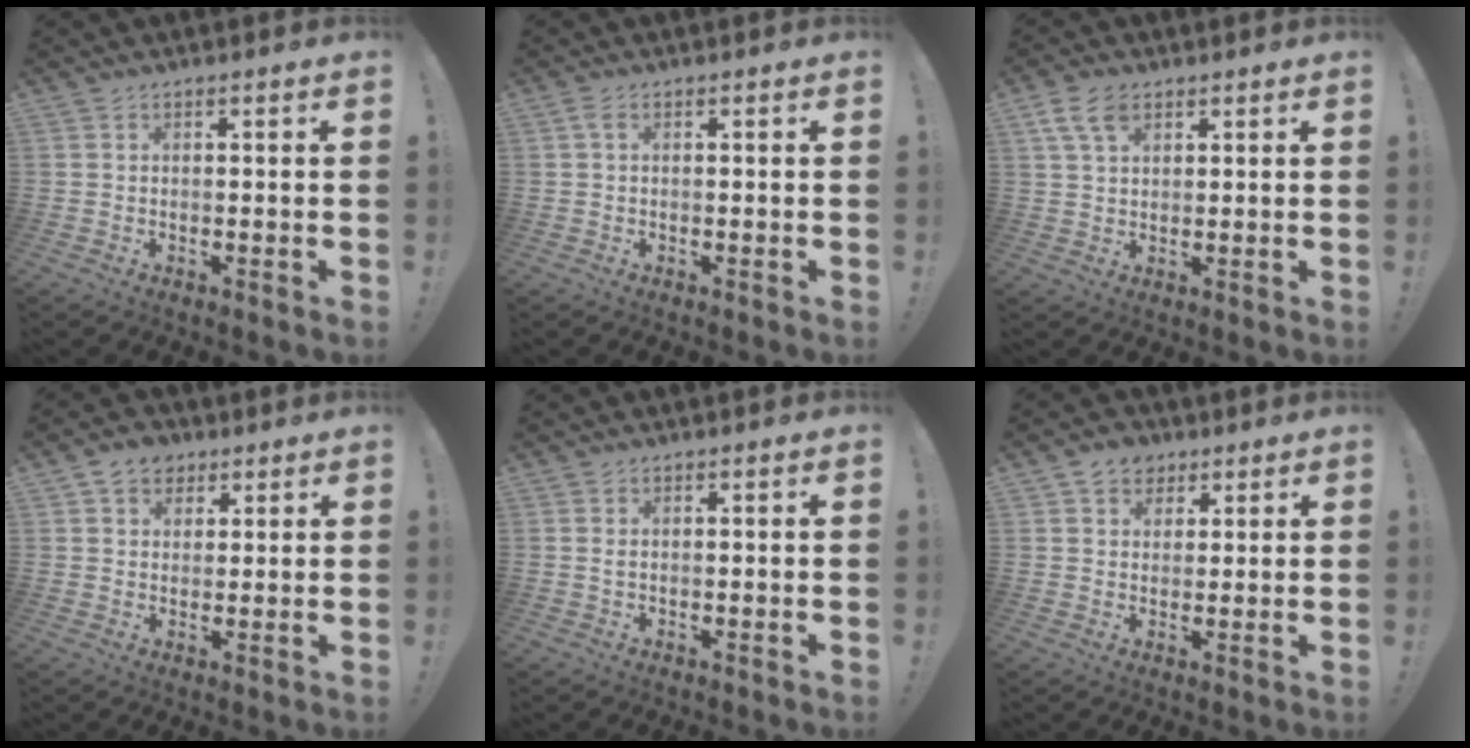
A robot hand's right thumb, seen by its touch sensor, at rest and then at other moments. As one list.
[{"total": 1.4, "force": [0.3, 0.6, 1.2], "torque": [-0.030, 0.006, 0.007]}, {"total": 7.2, "force": [3.6, 4.2, 4.5], "torque": [-0.084, -0.001, 0.072]}, {"total": 6.6, "force": [3.4, 5.1, 2.3], "torque": [-0.033, -0.009, 0.066]}, {"total": 0.6, "force": [0.3, 0.2, 0.5], "torque": [-0.006, -0.001, 0.005]}, {"total": 6.1, "force": [3.2, 4.9, 1.7], "torque": [-0.024, -0.010, 0.060]}]